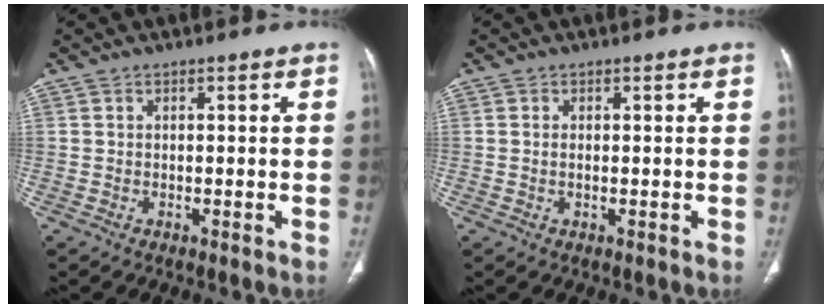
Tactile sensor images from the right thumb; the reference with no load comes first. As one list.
[{"total": 0.8, "force": [0.1, 0.3, 0.7], "torque": [-0.020, 0.001, 0.004]}]